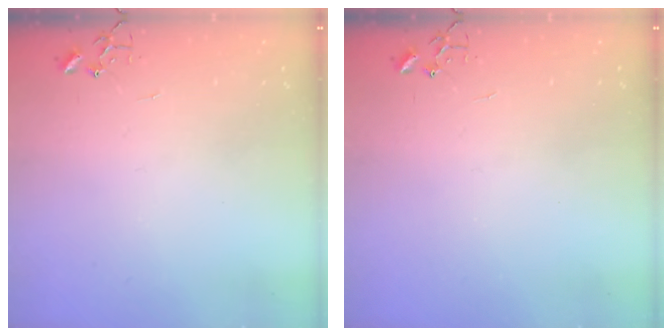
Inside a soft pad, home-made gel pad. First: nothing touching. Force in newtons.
{"total": 0.0}